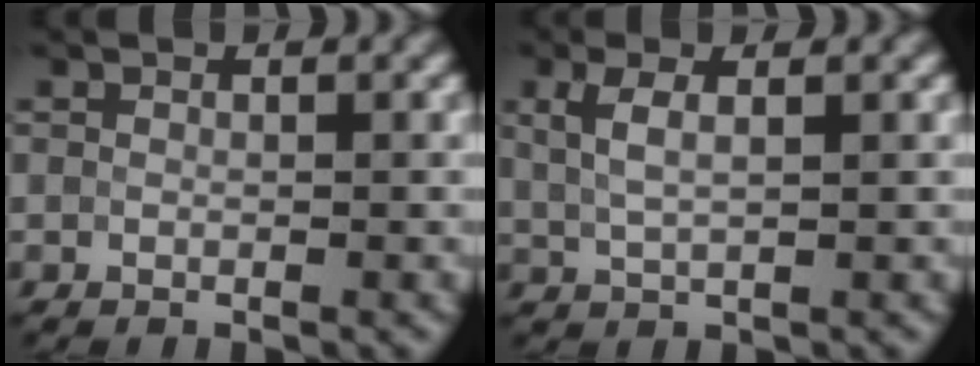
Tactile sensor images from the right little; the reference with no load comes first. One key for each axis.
{"total": 2.4, "fx": 1.2, "fy": 0.6, "fz": 2.0, "tx": -0.051, "ty": 0.010, "tz": 0.029}